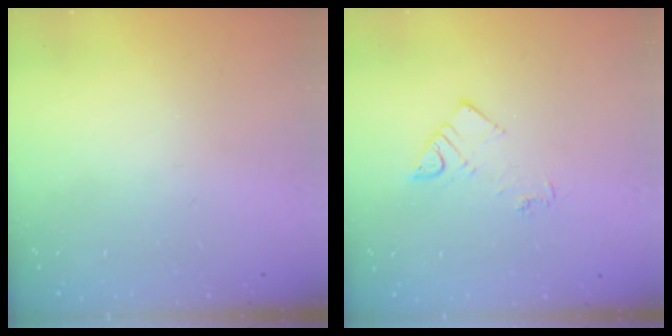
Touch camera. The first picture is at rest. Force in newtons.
{"total": 5.0, "press": 5.0, "slide": 0.2}